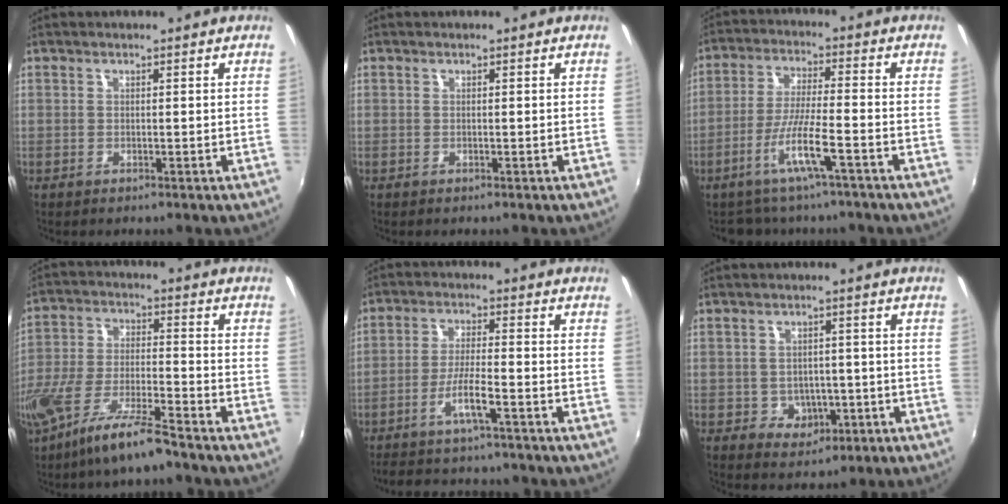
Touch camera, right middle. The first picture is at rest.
{"total": 0.0}
{"total": 7.9, "force": [-4.9, 1.3, 6.0], "torque": [-0.120, -0.004, -0.087]}
{"total": 12.7, "force": [-8.8, 2.1, 9.0], "torque": [-0.180, -0.026, -0.162]}
{"total": 9.4, "force": [-7.7, 1.1, 5.4], "torque": [-0.113, -0.006, -0.128]}
{"total": 5.7, "force": [-1.8, 4.9, 2.1], "torque": [-0.049, 0.007, -0.010]}